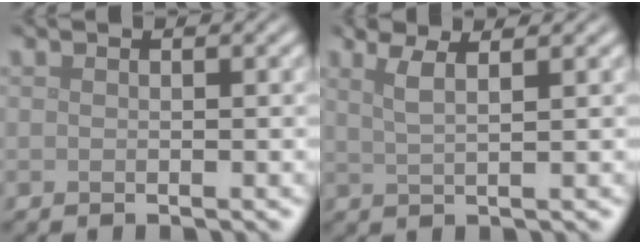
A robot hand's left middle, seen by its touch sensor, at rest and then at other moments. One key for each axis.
{"total": 2.6, "fx": 1.3, "fy": 0.8, "fz": 2.1, "tx": -0.026, "ty": 0.006, "tz": 0.009}